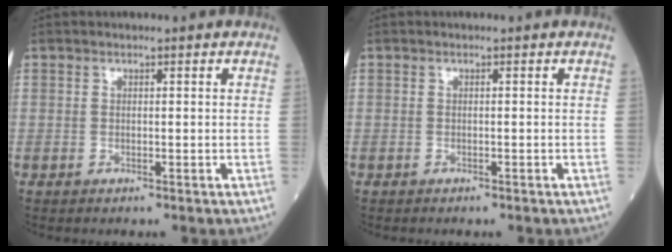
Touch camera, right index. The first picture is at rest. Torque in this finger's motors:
{"motor_torque": [-0.02, -0.04, -0.02, -0.01]}